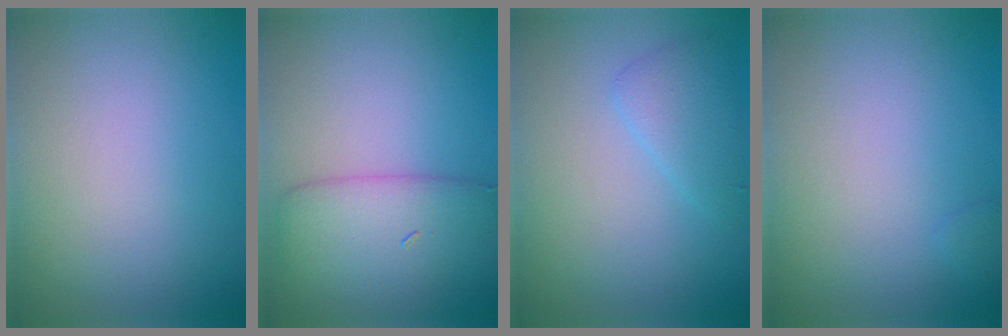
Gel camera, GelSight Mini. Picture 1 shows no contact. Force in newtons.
{"total": 4.9, "press": 4.9, "slide": 0.2}
{"total": 2.1, "press": 2.1, "slide": 0.1}
{"total": 0.5, "press": 0.5, "slide": 0.0}